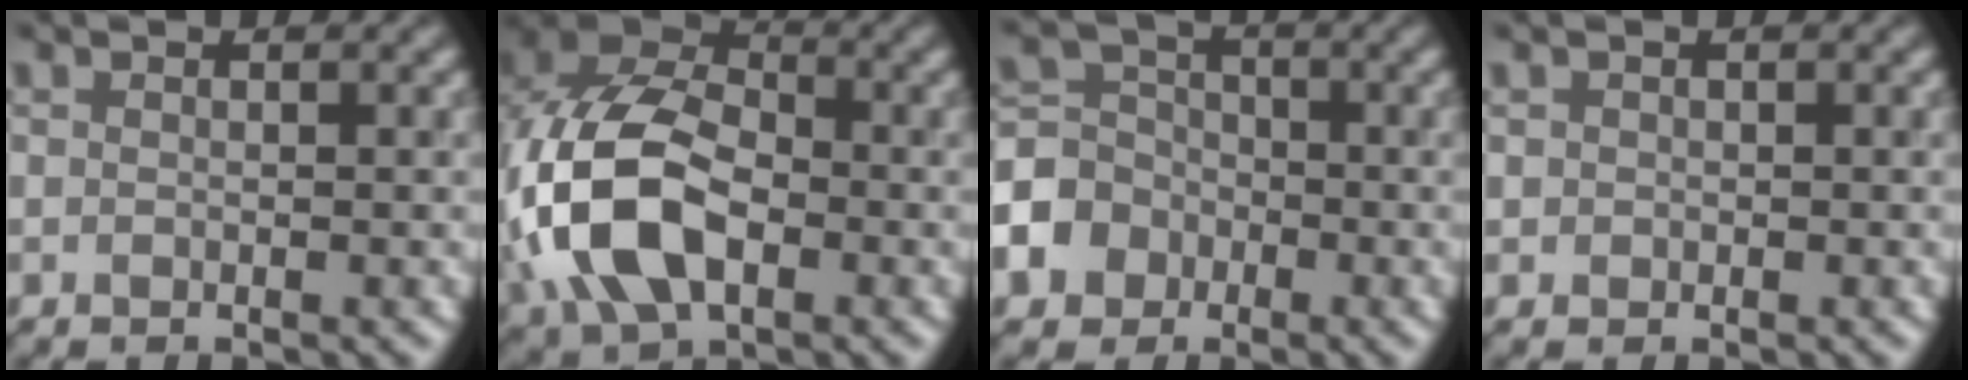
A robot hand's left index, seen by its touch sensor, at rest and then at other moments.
{"total": 11.8, "force": [-2.4, 7.8, 8.5], "torque": [-0.205, -0.005, -0.057]}
{"total": 6.4, "force": [-2.7, 5.5, 1.9], "torque": [-0.034, -0.004, -0.077]}
{"total": 0.7, "force": [0.1, 0.7, 0.1], "torque": [0.006, -0.003, 0.001]}